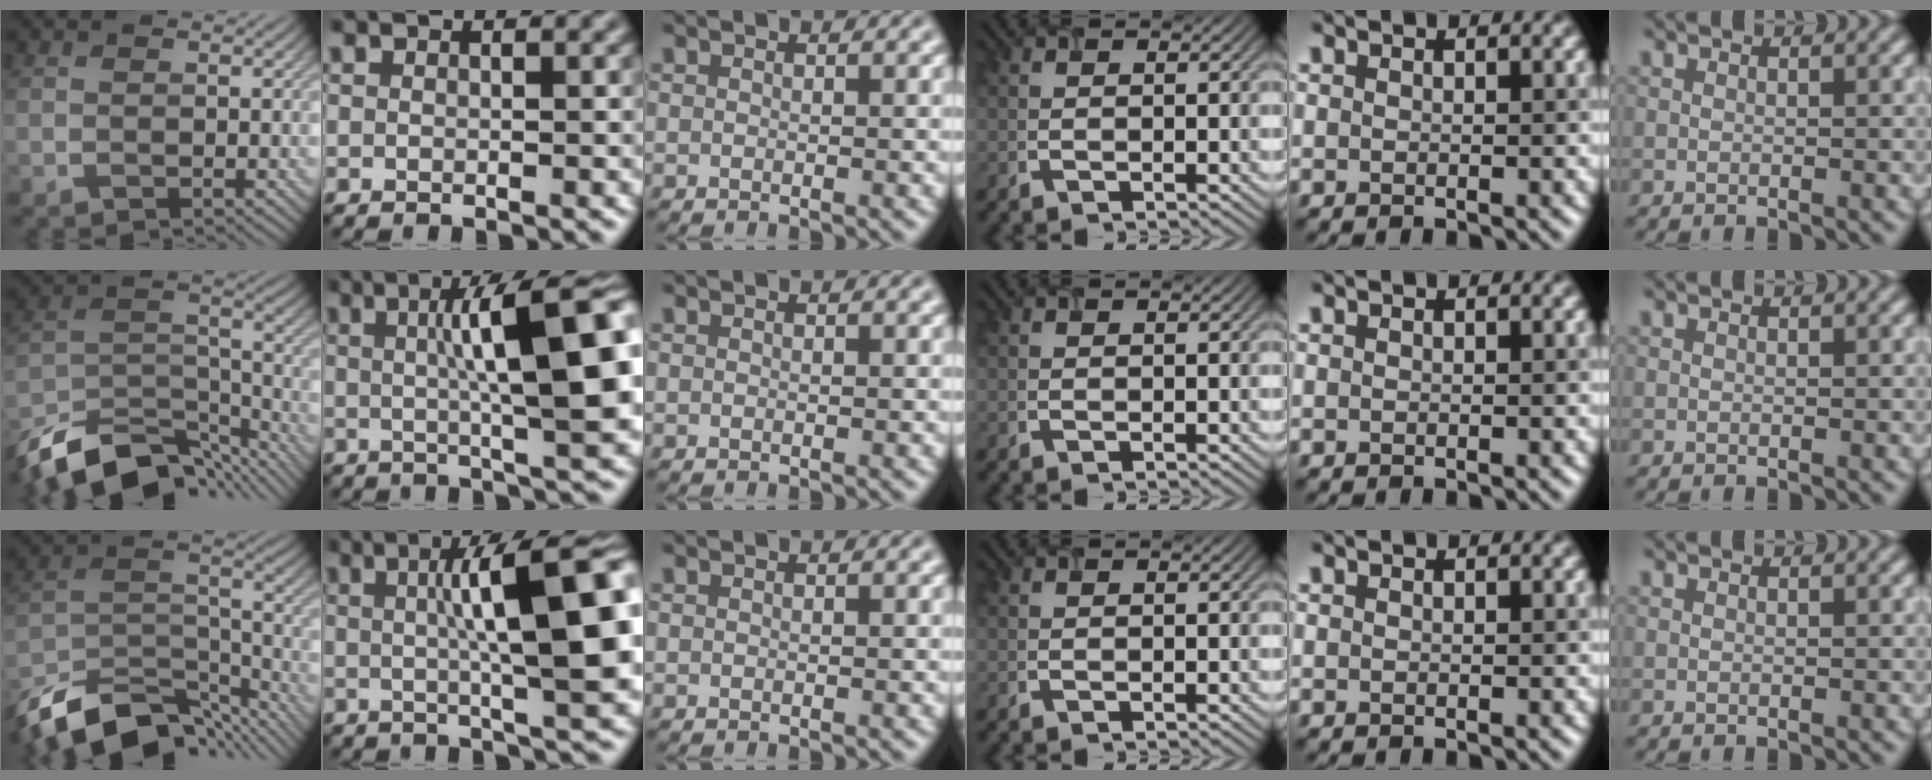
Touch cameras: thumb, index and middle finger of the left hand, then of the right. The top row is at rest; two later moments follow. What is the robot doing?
{"motion": "open", "object": "airpods case & airpods"}